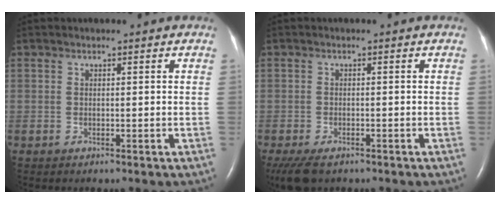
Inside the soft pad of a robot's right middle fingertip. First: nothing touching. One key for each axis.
{"total": 6.0, "fx": -4.3, "fy": 2.7, "fz": 3.3, "tx": -0.068, "ty": -0.013, "tz": -0.072}